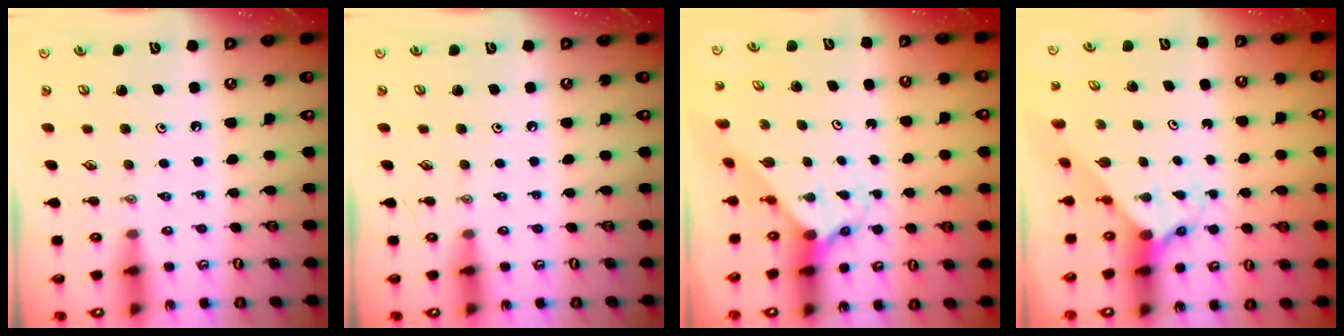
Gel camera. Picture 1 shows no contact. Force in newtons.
{"total": 0.0}
{"total": 1.6, "press": 1.6, "slide": 0.1}
{"total": 1.6, "press": 1.6, "slide": 0.1}